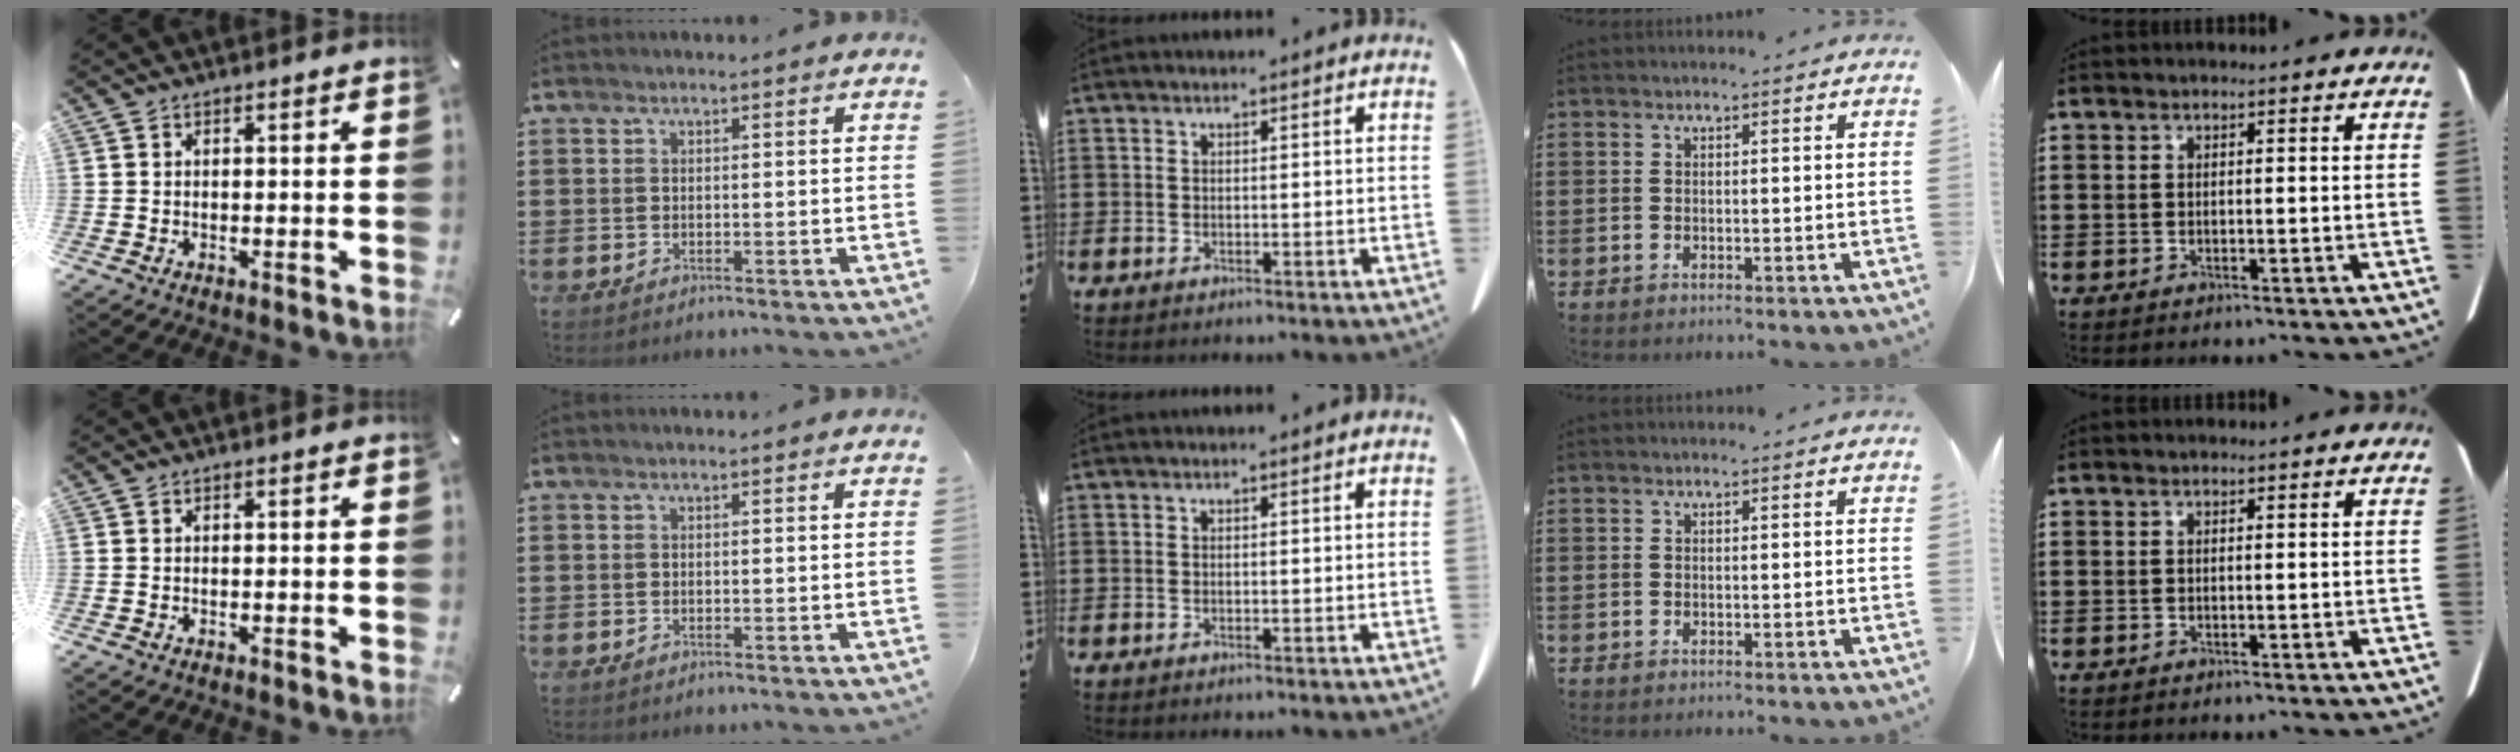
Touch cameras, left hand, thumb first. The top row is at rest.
{}